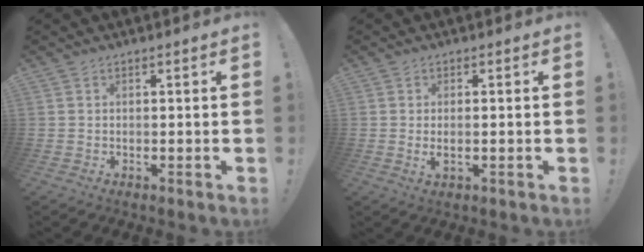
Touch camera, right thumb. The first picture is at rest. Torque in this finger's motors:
{"motor_torque": [0.00, -0.11, 0.10, -0.21, 0.12]}